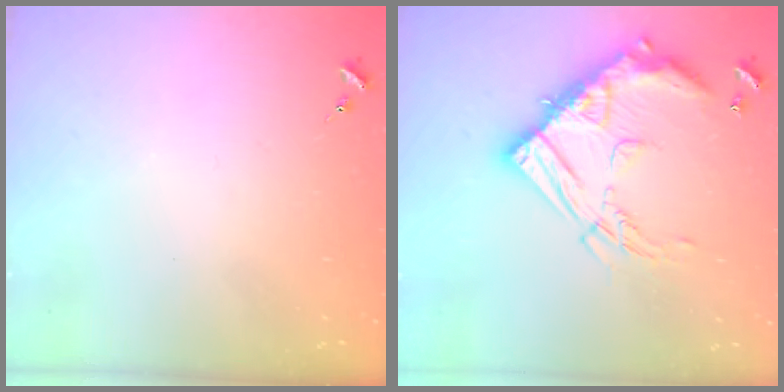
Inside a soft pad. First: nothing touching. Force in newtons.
{"total": 21.3, "press": 21.2, "slide": 2.1}